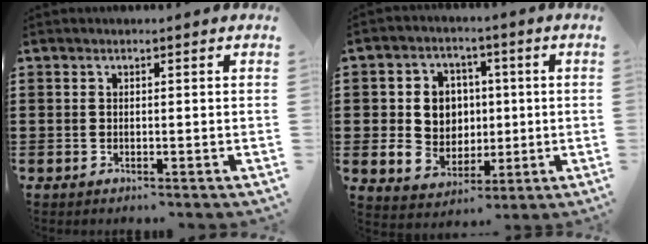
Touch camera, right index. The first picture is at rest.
{"total": 7.3, "force": [0.7, 6.7, 2.8], "torque": [-0.074, 0.018, 0.015]}